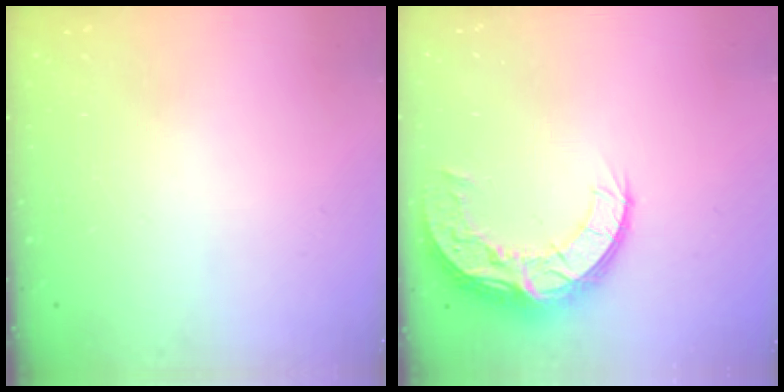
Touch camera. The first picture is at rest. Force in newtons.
{"total": 12.0, "press": 11.9, "slide": 0.8}